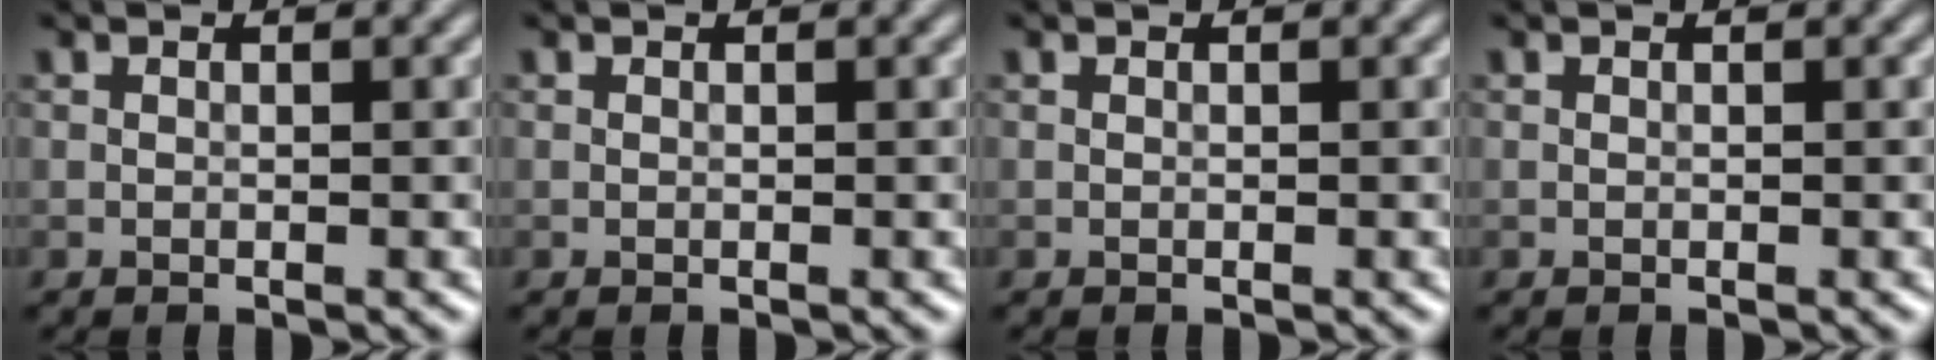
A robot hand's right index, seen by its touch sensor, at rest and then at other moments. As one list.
[{"total": 0.0}, {"total": 0.0}, {"total": 0.0}]